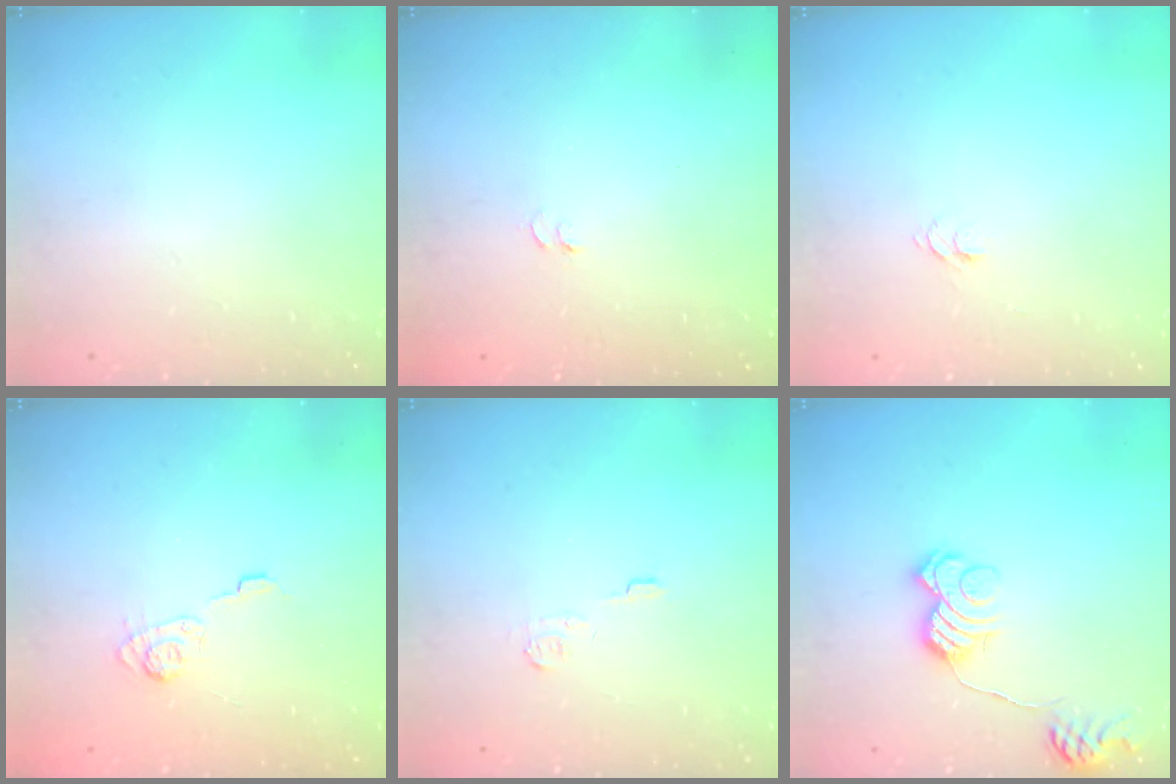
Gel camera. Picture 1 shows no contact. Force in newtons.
{"total": 3.3, "press": 3.2, "slide": 0.7}
{"total": 4.7, "press": 4.6, "slide": 0.5}
{"total": 4.2, "press": 3.8, "slide": 1.6}
{"total": 3.8, "press": 3.8, "slide": 0.5}
{"total": 11.4, "press": 11.4, "slide": 0.5}